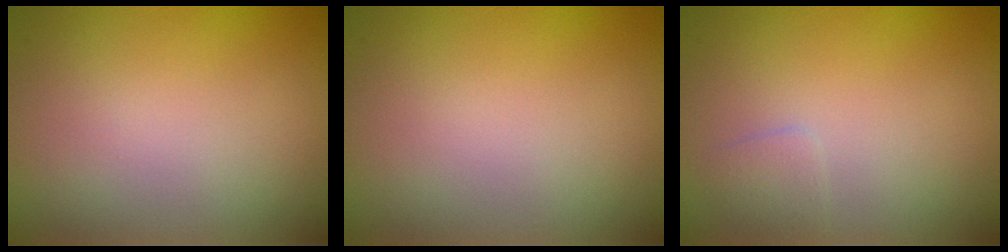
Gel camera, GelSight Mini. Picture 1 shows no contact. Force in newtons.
{"total": 0.0}
{"total": 1.0, "press": 1.0, "slide": 0.0}